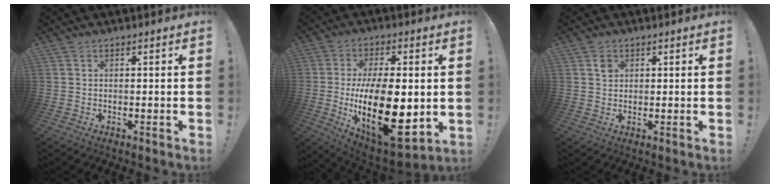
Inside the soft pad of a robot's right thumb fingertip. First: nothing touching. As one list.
[{"total": 25.2, "force": [-2.4, 11.4, 22.3], "torque": [-0.415, -0.015, -0.028]}, {"total": 2.2, "force": [0.9, 1.9, 0.7], "torque": [0.005, -0.005, 0.013]}]